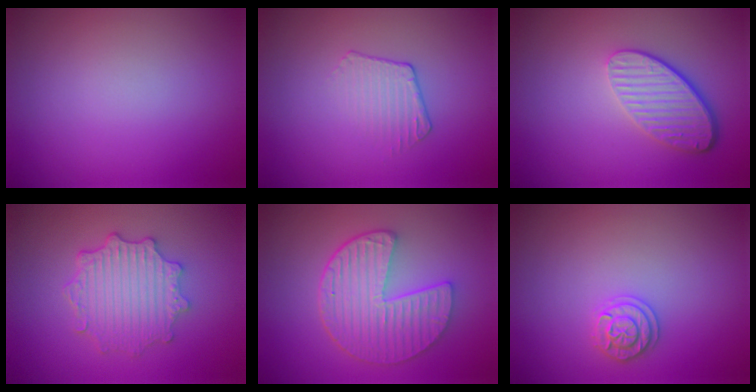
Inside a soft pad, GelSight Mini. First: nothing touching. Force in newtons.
{"total": 1.8, "press": 0.9, "slide": 1.5}
{"total": 4.4, "press": 3.4, "slide": 2.9}
{"total": 4.6, "press": 3.8, "slide": 2.7}
{"total": 6.3, "press": 4.6, "slide": 4.3}
{"total": 1.9, "press": 1.9, "slide": 0.2}